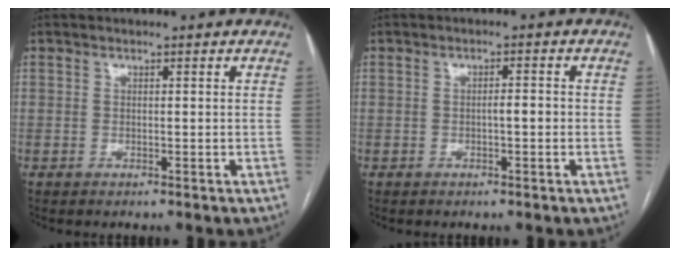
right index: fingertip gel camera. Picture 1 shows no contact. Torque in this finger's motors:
{"motor_torque": [0.17, 0.13, 0.15, 0.03]}